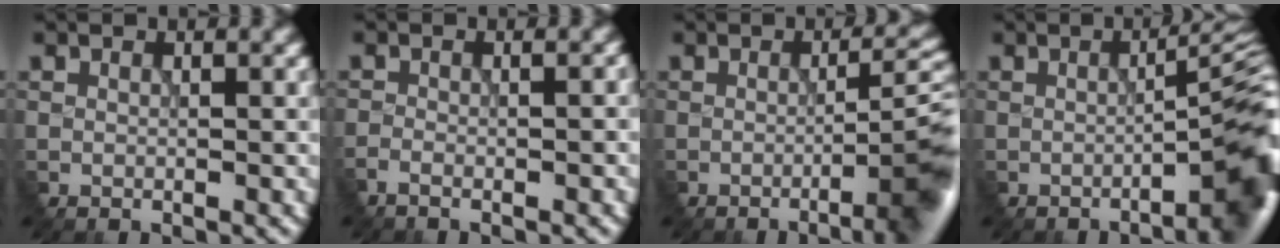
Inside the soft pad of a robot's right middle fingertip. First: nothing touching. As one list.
[{"total": 2.0, "force": [-0.9, 0.6, 1.7], "torque": [-0.003, 0.013, -0.017]}, {"total": 6.7, "force": [-2.2, 1.3, 6.2], "torque": [-0.078, 0.002, -0.025]}, {"total": 9.1, "force": [-2.2, 2.1, 8.6], "torque": [-0.089, 0.000, -0.025]}]